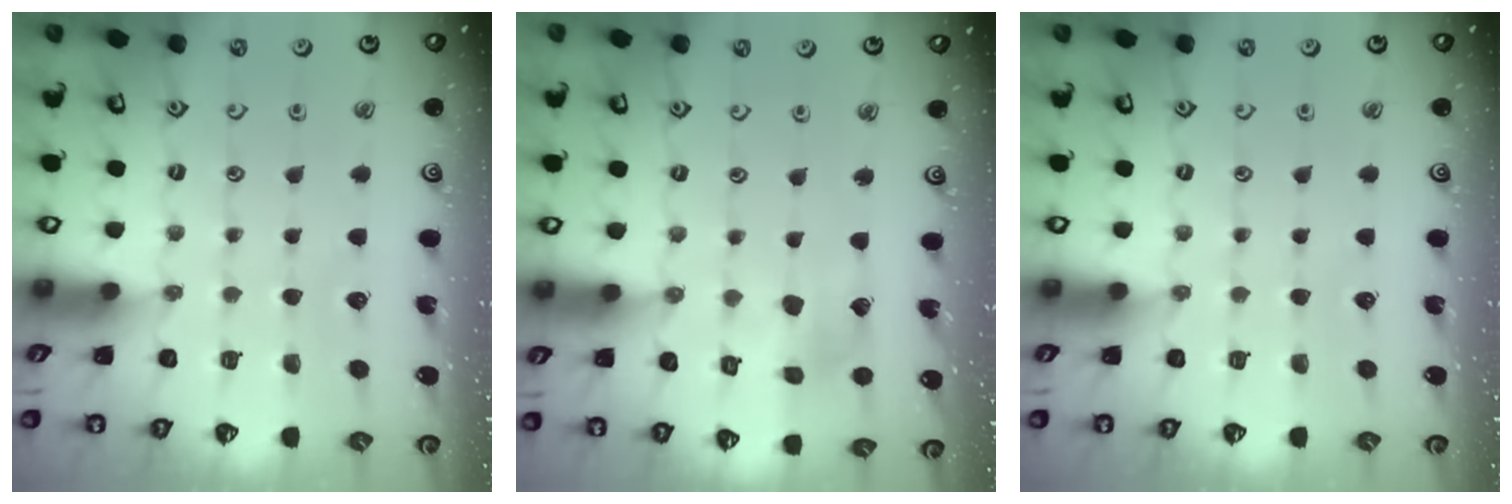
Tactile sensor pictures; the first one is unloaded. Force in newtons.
{"total": 6.9, "press": 6.9, "slide": 0.7}
{"total": 0.0}